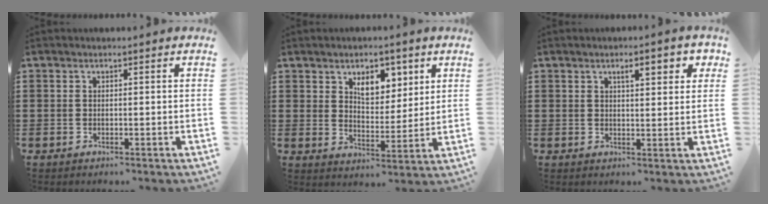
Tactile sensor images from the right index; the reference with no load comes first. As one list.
[{"total": 6.0, "force": [3.6, 3.5, 3.4], "torque": [-0.058, 0.003, 0.060]}, {"total": 3.7, "force": [1.7, 1.1, 3.1], "torque": [-0.049, 0.000, 0.022]}]